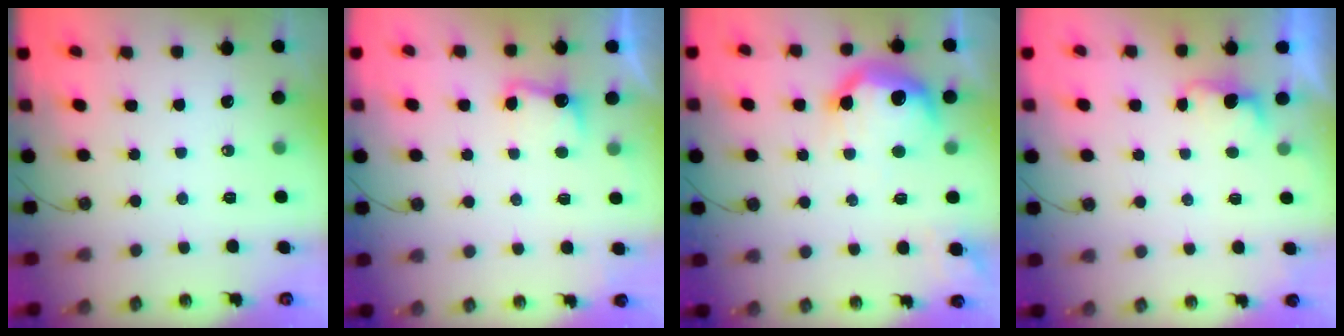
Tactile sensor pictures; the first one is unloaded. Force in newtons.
{"total": 4.3, "press": 4.2, "slide": 1.1}
{"total": 16.7, "press": 16.6, "slide": 1.4}
{"total": 2.1, "press": 2.0, "slide": 0.9}